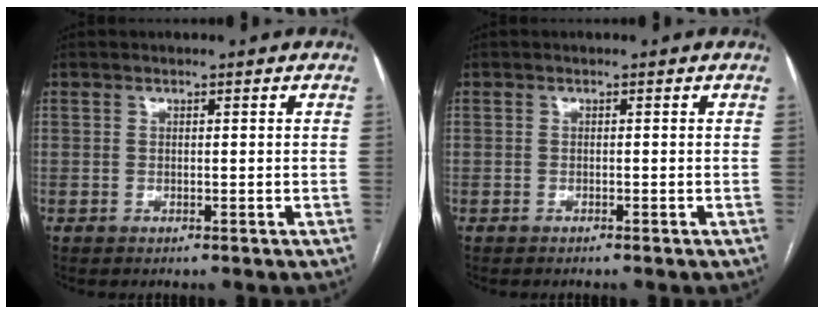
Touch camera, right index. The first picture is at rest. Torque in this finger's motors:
{"motor_torque": [-0.06, -0.02, -0.33, -0.06]}